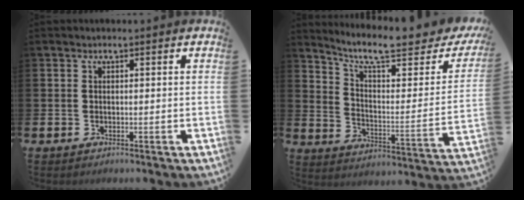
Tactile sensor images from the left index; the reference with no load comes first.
{"total": 9.2, "force": [7.7, 1.9, 4.8], "torque": [-0.104, -0.062, 0.124]}